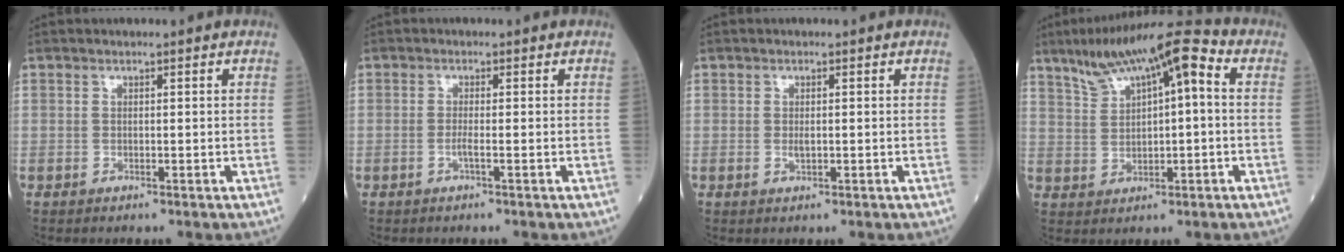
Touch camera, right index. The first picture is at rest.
{"total": 1.1, "force": [-0.4, 0.0, 1.1], "torque": [-0.026, -0.001, -0.009]}
{"total": 1.2, "force": [0.0, 0.4, 1.2], "torque": [-0.027, -0.005, 0.003]}
{"total": 11.8, "force": [5.4, 3.4, 10.0], "torque": [-0.169, 0.033, 0.090]}